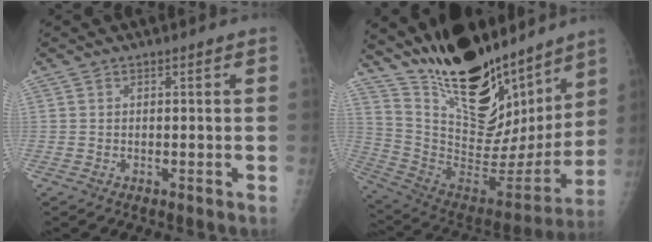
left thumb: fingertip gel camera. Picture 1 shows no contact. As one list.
[{"total": 30.0, "force": [21.2, 13.3, 16.6], "torque": [-0.234, -0.088, 0.351]}]